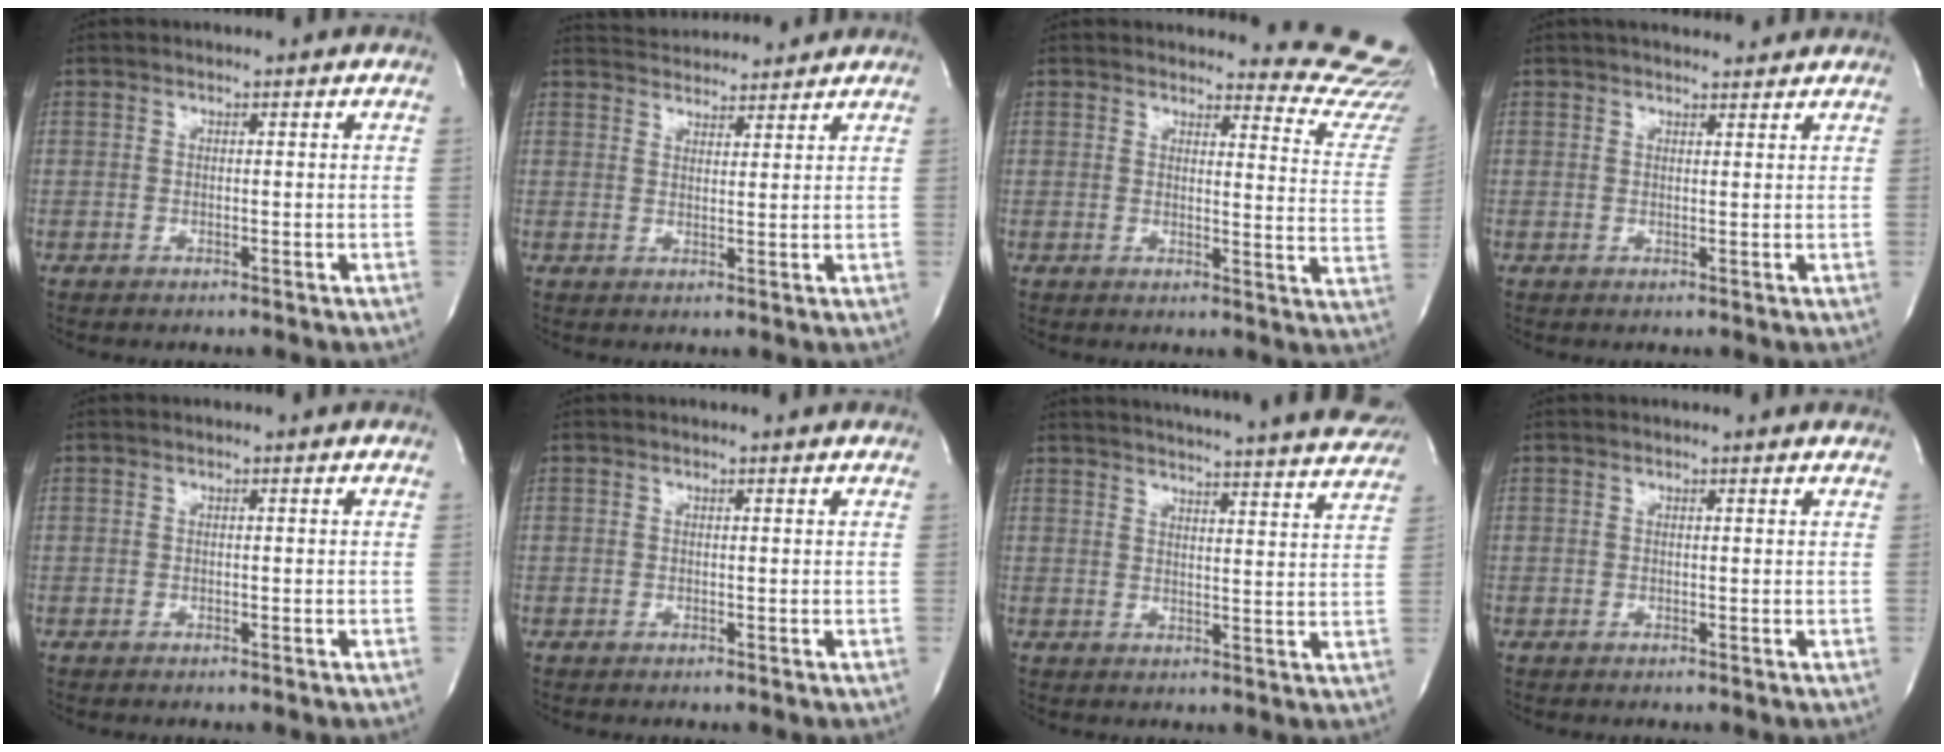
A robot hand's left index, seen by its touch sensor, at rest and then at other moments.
{"total": 7.7, "force": [7.5, 1.2, 1.3], "torque": [-0.025, 0.024, 0.111]}
{"total": 14.7, "force": [14.6, 1.6, 1.2], "torque": [0.021, -0.142, 0.117]}
{"total": 6.7, "force": [6.1, 1.4, 2.4], "torque": [-0.033, 0.021, 0.079]}
{"total": 0.0}
{"total": 0.6, "force": [0.5, 0.1, 0.2], "torque": [-0.014, 0.002, 0.000]}
{"total": 27.1, "force": [25.4, 1.9, 9.1], "torque": [-0.146, -0.067, 0.297]}
{"total": 1.3, "force": [1.3, 0.0, 0.3], "torque": [-0.014, -0.004, 0.005]}